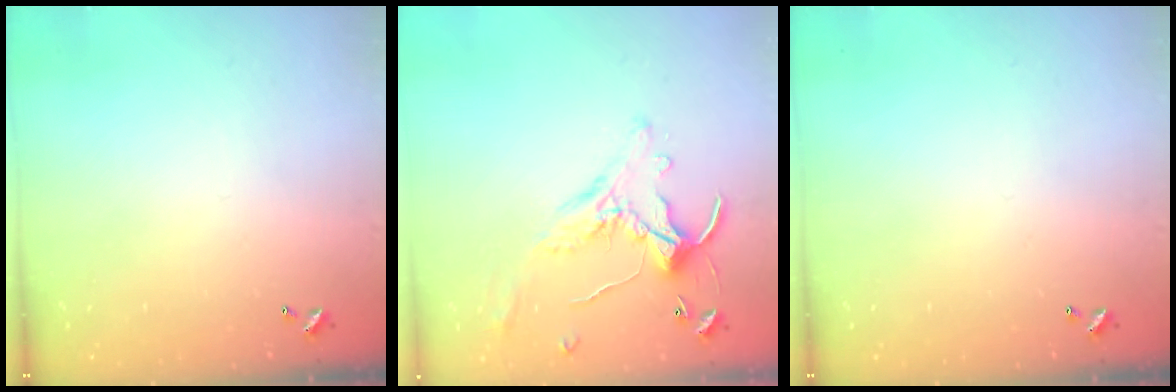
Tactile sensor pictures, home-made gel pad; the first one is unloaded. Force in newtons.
{"total": 1.6, "press": 1.2, "slide": 1.0}
{"total": 0.0}